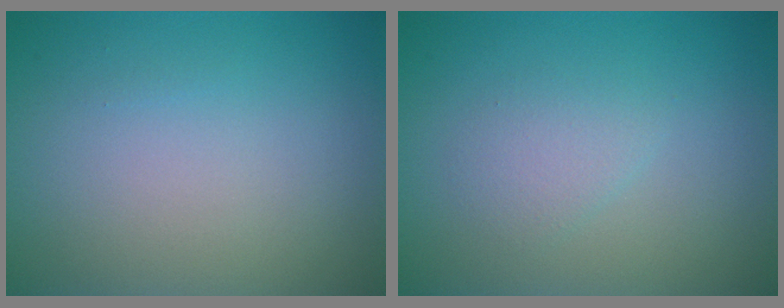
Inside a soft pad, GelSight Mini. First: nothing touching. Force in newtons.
{"total": 1.6, "press": 1.6, "slide": 0.1}